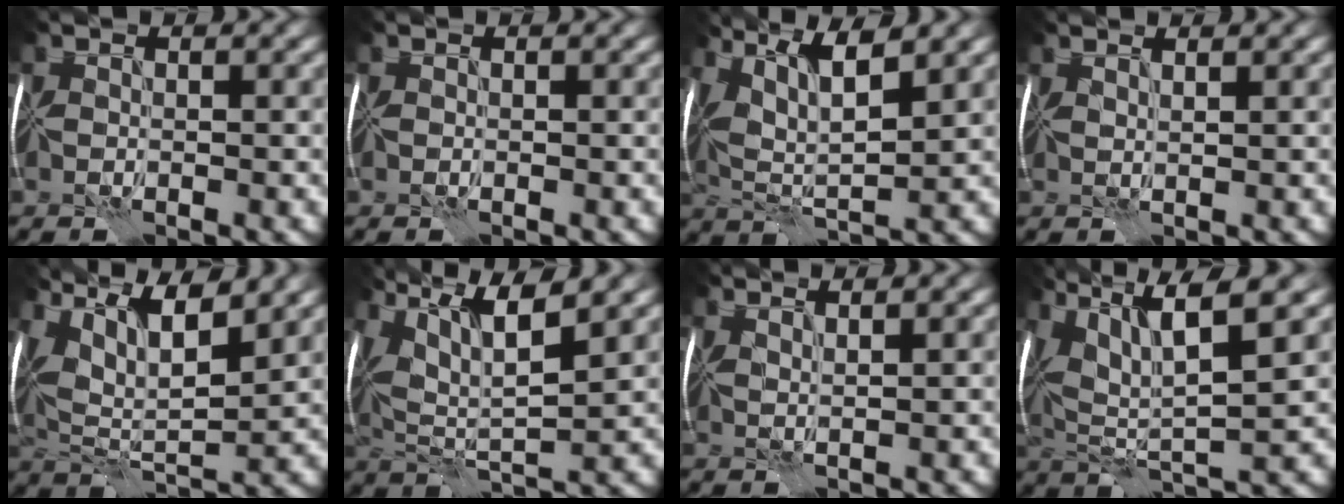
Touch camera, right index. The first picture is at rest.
{"total": 0.0}
{"total": 6.7, "force": [3.4, 1.8, 5.5], "torque": [-0.103, 0.004, 0.053]}
{"total": 1.5, "force": [1.2, 0.2, 0.9], "torque": [-0.001, 0.003, -0.001]}
{"total": 10.5, "force": [5.8, 3.5, 8.0], "torque": [-0.144, 0.017, 0.083]}
{"total": 8.9, "force": [4.8, 2.0, 7.3], "torque": [-0.137, 0.014, 0.076]}
{"total": 2.2, "force": [1.6, 0.3, 1.4], "torque": [-0.009, 0.006, 0.006]}
{"total": 9.8, "force": [4.4, 2.0, 8.5], "torque": [-0.160, 0.012, 0.079]}